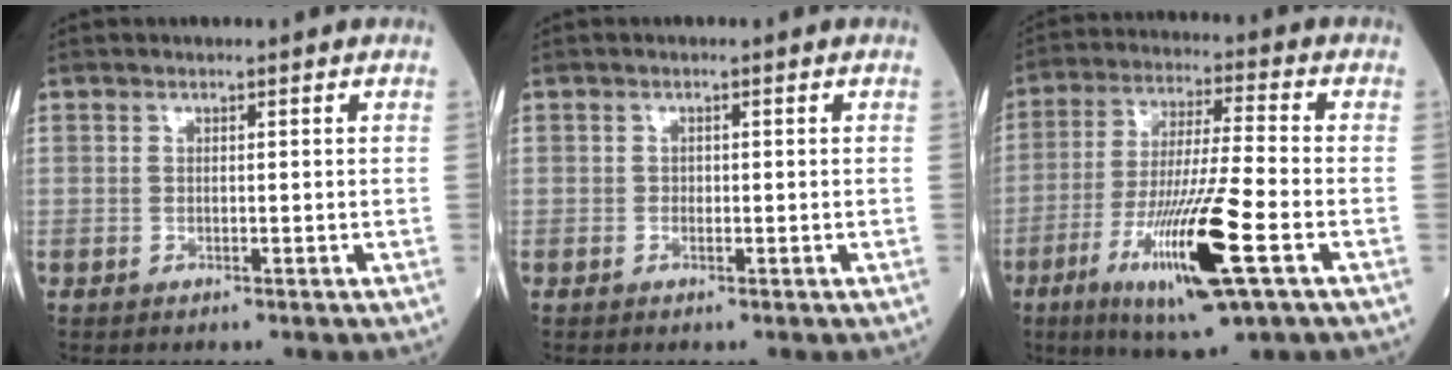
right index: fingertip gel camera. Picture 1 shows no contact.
{"total": 0.7, "force": [-0.1, 0.5, 0.4], "torque": [-0.007, 0.001, -0.003]}
{"total": 16.2, "force": [-6.3, 0.8, 14.9], "torque": [-0.287, -0.029, -0.110]}